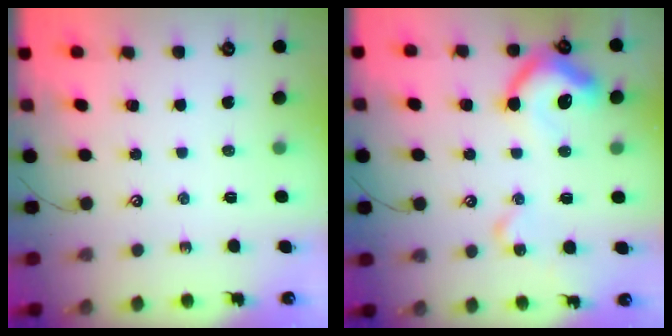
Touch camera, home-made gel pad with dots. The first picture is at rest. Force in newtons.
{"total": 12.3, "press": 12.2, "slide": 1.4}